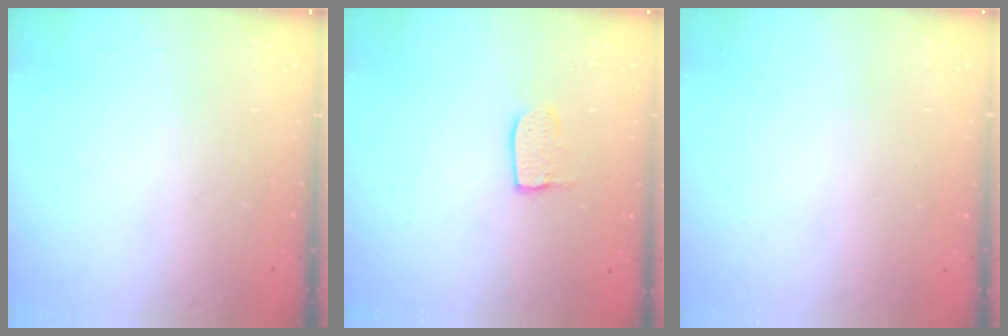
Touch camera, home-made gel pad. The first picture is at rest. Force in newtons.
{"total": 5.5, "press": 5.5, "slide": 0.4}
{"total": 0.0}